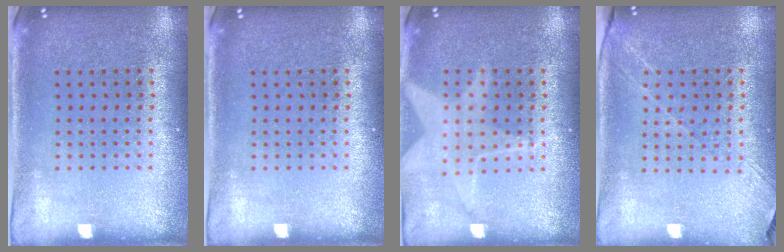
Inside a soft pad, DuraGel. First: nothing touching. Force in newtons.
{"total": 0.0}
{"total": 1.3, "press": 1.3, "slide": 0.3}
{"total": 1.3, "press": 1.2, "slide": 0.6}